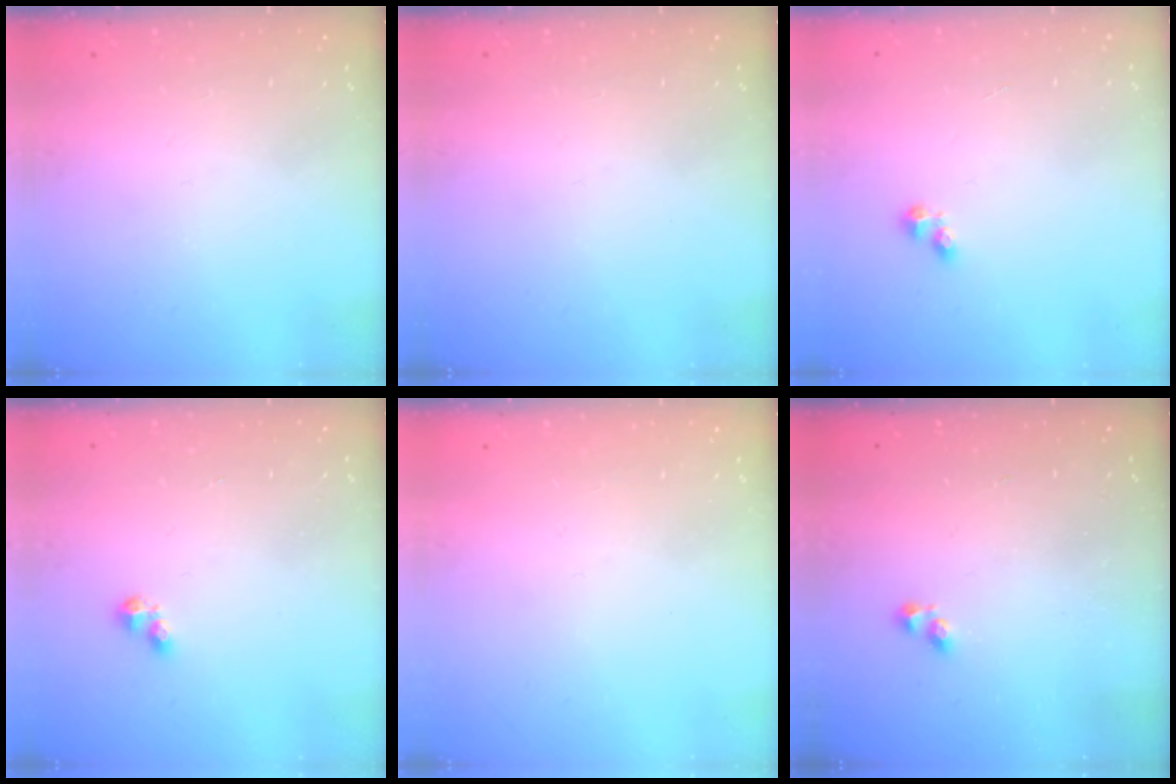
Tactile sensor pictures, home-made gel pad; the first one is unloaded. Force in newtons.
{"total": 0.0}
{"total": 2.5, "press": 2.5, "slide": 0.4}
{"total": 2.8, "press": 2.8, "slide": 0.4}
{"total": 0.0}
{"total": 0.9, "press": 0.4, "slide": 0.8}